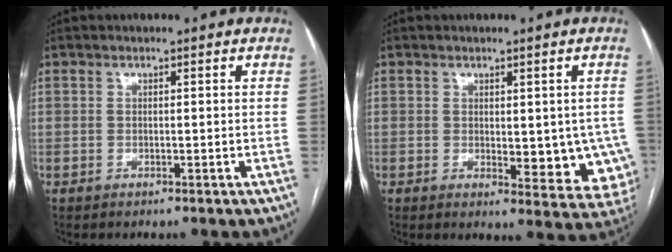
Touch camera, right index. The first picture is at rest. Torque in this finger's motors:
{"motor_torque": [0.19, -0.04, 0.14, 0.03]}